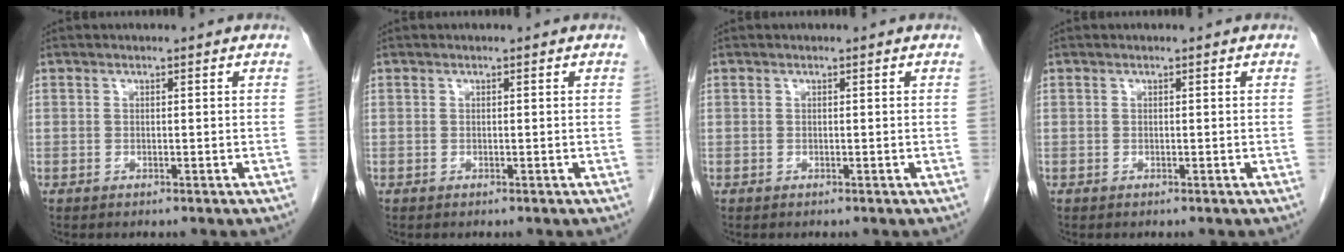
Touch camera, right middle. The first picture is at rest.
{"total": 0.0}
{"total": 0.0}
{"total": 0.0}